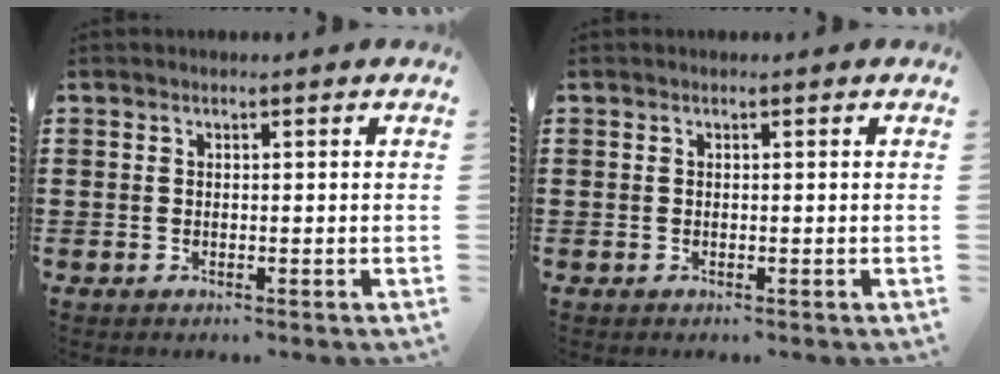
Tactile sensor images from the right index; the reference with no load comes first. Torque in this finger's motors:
{"motor_torque": [0.00, 2.14, 0.00, 0.00]}